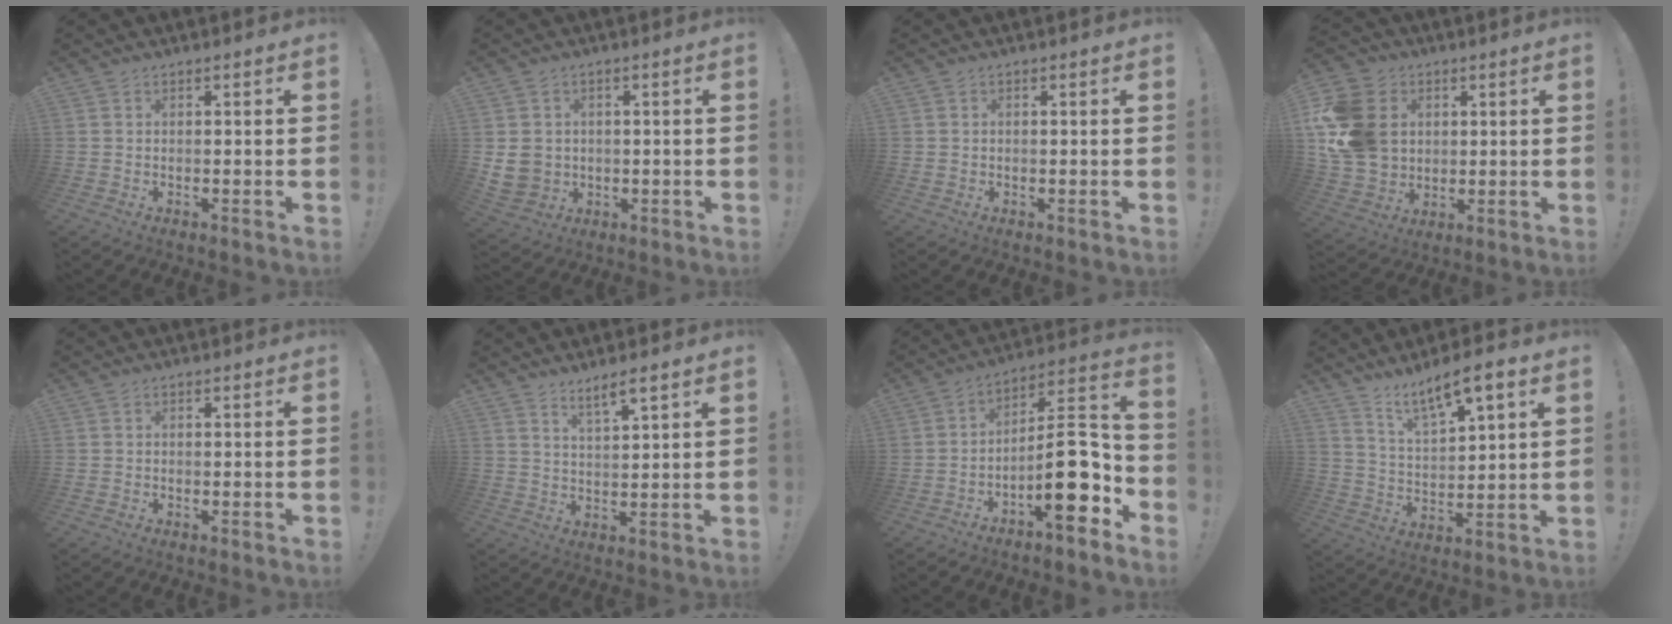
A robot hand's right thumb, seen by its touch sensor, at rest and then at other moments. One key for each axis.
{"total": 6.7, "fx": 0.8, "fy": 6.2, "fz": 2.6, "tx": -0.049, "ty": 0.002, "tz": 0.021}
{"total": 0.6, "fx": -0.3, "fy": 0.5, "fz": 0.2, "tx": -0.007, "ty": 0.005, "tz": -0.004}
{"total": 18.2, "fx": 3.2, "fy": 14.8, "fz": 10.2, "tx": -0.194, "ty": -0.007, "tz": 0.066}
{"total": 0.6, "fx": -0.5, "fy": 0.4, "fz": 0.2, "tx": -0.007, "ty": 0.004, "tz": -0.008}
{"total": 5.4, "fx": 4.4, "fy": 0.5, "fz": 3.0, "tx": -0.044, "ty": -0.028, "tz": 0.074}
{"total": 16.8, "fx": -6.2, "fy": 5.6, "fz": 14.5, "tx": -0.214, "ty": 0.035, "tz": -0.099}
{"total": 10.3, "fx": 7.7, "fy": 2.4, "fz": 6.4, "tx": -0.105, "ty": -0.051, "tz": 0.131}